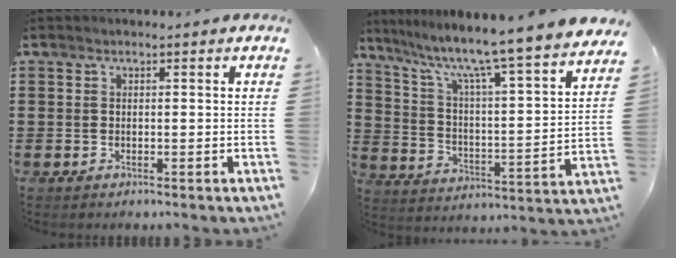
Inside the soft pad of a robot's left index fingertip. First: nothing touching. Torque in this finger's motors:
{"motor_torque": [2.14, 0.00, 1.05, 0.21]}